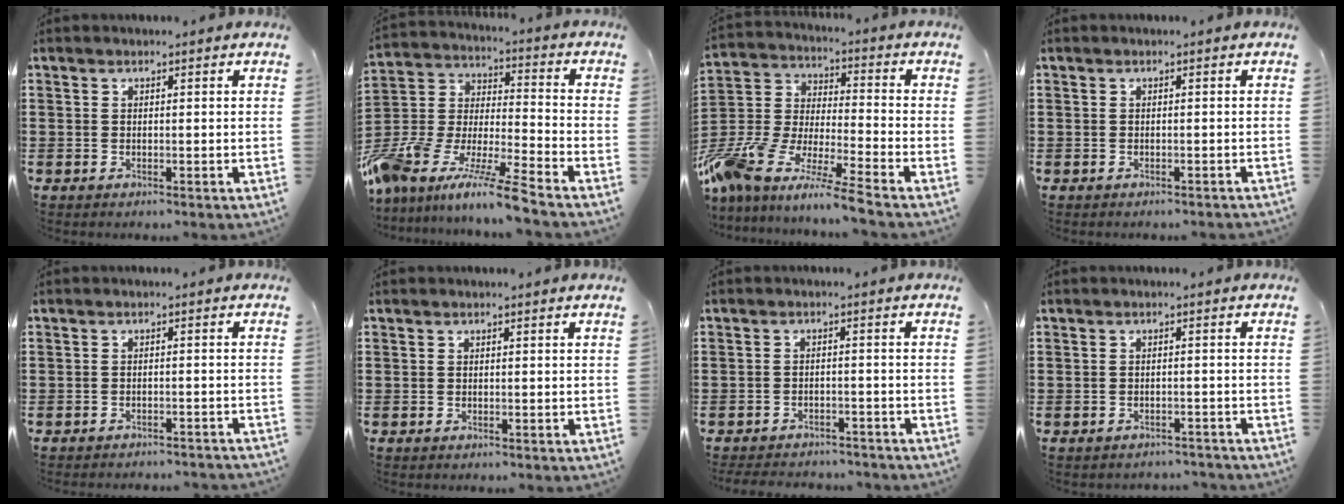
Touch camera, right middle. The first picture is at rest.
{"total": 11.4, "force": [-10.2, 0.2, 5.0], "torque": [-0.103, 0.009, -0.210]}
{"total": 9.5, "force": [-8.8, 0.1, 3.5], "torque": [-0.093, -0.007, -0.188]}
{"total": 0.5, "force": [-0.5, 0.1, 0.0], "torque": [-0.001, -0.001, -0.010]}
{"total": 1.5, "force": [-1.5, -0.1, 0.1], "torque": [-0.006, 0.001, -0.029]}
{"total": 0.0}
{"total": 2.7, "force": [-2.6, 0.3, -0.1], "torque": [-0.006, -0.001, -0.057]}
{"total": 1.4, "force": [-1.4, 0.2, 0.0], "torque": [-0.007, -0.001, -0.029]}